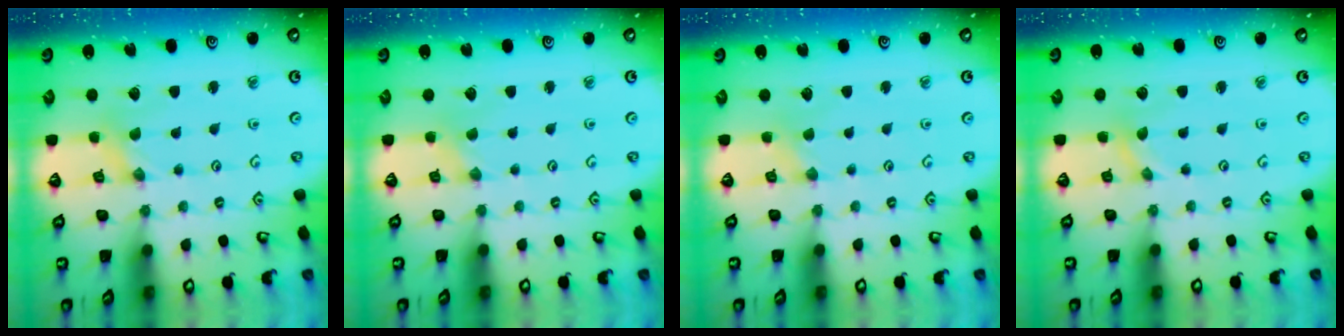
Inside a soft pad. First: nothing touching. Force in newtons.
{"total": 0.0}
{"total": 1.1, "press": 1.0, "slide": 0.2}
{"total": 0.0}